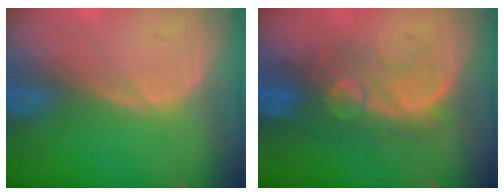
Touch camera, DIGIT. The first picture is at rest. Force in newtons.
{"total": 8.4, "press": 8.0, "slide": 2.5}